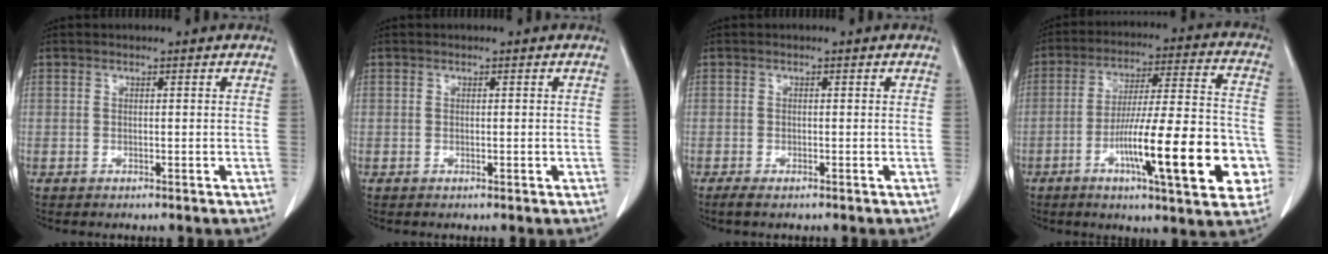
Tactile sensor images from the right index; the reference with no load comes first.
{"total": 0.5, "force": [0.0, 0.1, 0.5], "torque": [-0.012, -0.002, 0.003]}
{"total": 1.3, "force": [-0.9, 0.3, 0.9], "torque": [-0.019, -0.003, -0.016]}
{"total": 20.3, "force": [-6.7, 2.8, 19.0], "torque": [-0.263, 0.006, -0.096]}